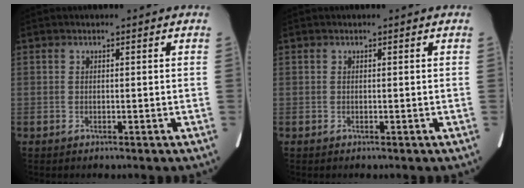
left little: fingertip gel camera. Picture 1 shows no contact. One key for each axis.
{"total": 0.0}